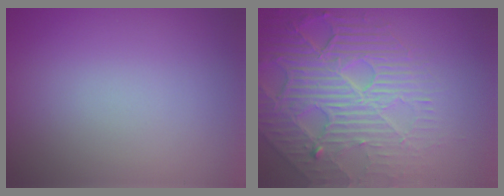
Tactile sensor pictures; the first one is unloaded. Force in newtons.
{"total": 7.2, "press": 5.5, "slide": 4.6}